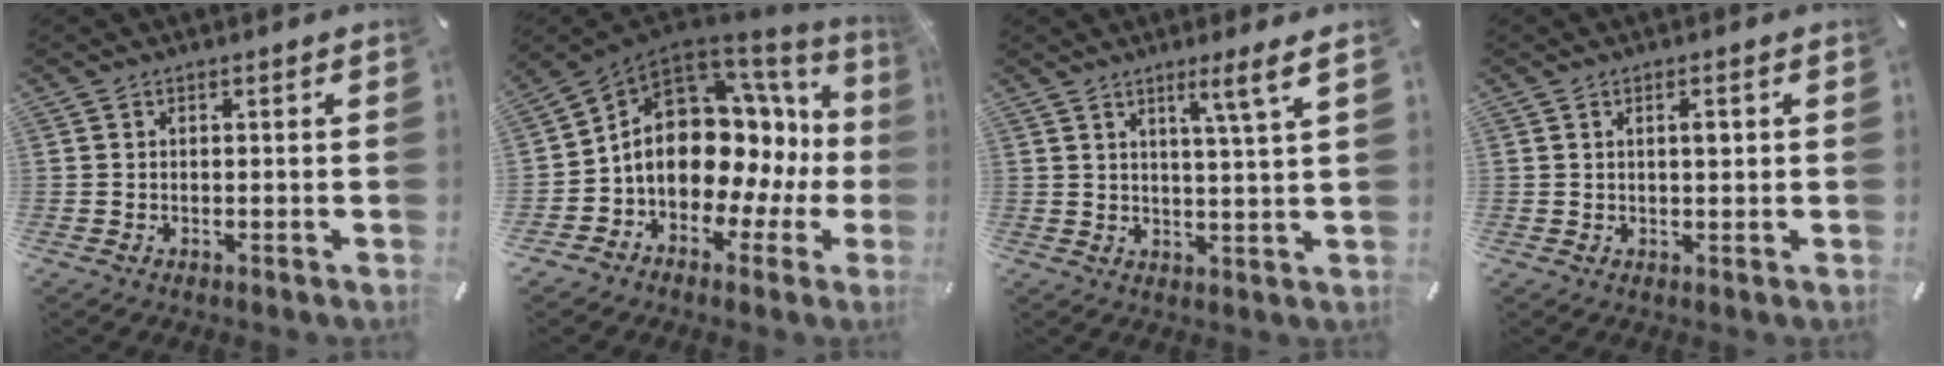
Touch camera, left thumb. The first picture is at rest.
{"total": 17.4, "force": [0.6, 12.4, 12.1], "torque": [-0.218, -0.025, 0.014]}
{"total": 7.1, "force": [4.0, -0.4, 5.9], "torque": [-0.099, -0.018, 0.060]}
{"total": 2.4, "force": [0.6, 0.8, 2.3], "torque": [-0.037, 0.001, 0.005]}